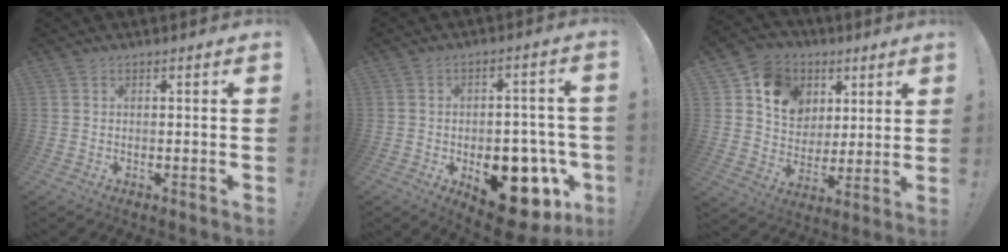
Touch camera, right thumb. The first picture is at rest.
{"total": 17.0, "force": [-6.9, 9.8, 12.0], "torque": [-0.124, 0.051, -0.093]}
{"total": 13.1, "force": [5.6, 10.9, 4.8], "torque": [-0.077, -0.024, 0.117]}